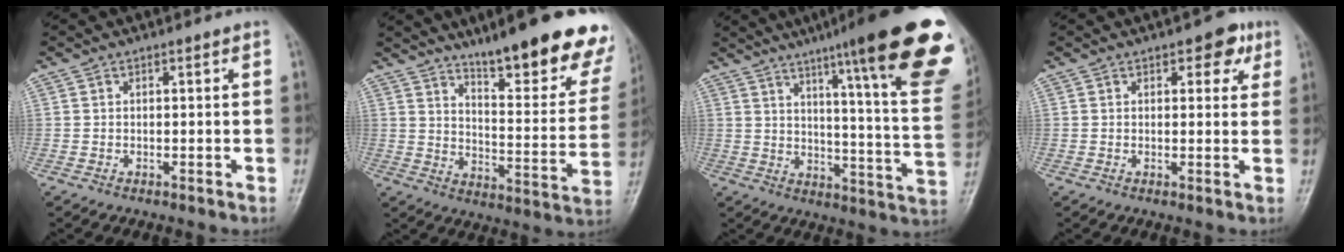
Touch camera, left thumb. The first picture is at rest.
{"total": 21.8, "force": [15.7, 4.9, 14.4], "torque": [-0.157, -0.090, 0.219]}
{"total": 28.9, "force": [17.7, 3.7, 22.5], "torque": [-0.249, -0.069, 0.231]}
{"total": 4.6, "force": [2.3, 2.6, 3.0], "torque": [-0.009, -0.004, 0.021]}